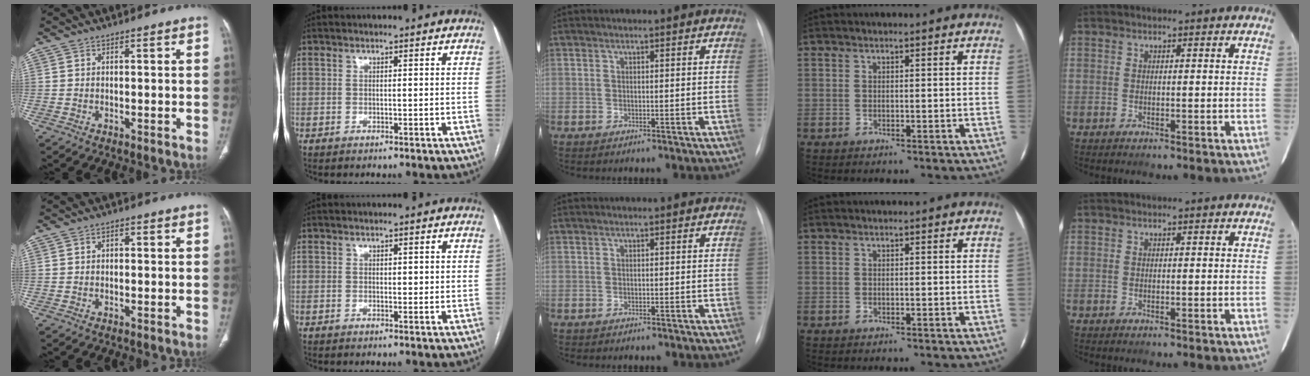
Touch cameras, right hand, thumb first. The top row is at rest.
{"thumb": {"total": 1.2, "force": [0.2, 0.8, 0.8], "torque": [-0.009, 0.005, 0.001]}, "index": {"total": 1.4, "force": [0.5, 0.7, 1.1], "torque": [-0.011, -0.001, 0.006]}}